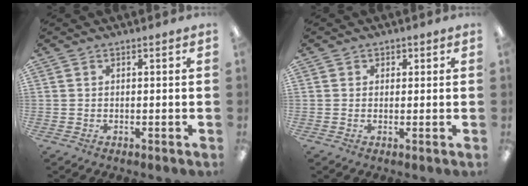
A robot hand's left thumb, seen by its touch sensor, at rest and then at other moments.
{"total": 1.2, "force": [0.2, 1.2, -0.1], "torque": [0.009, 0.000, -0.001]}